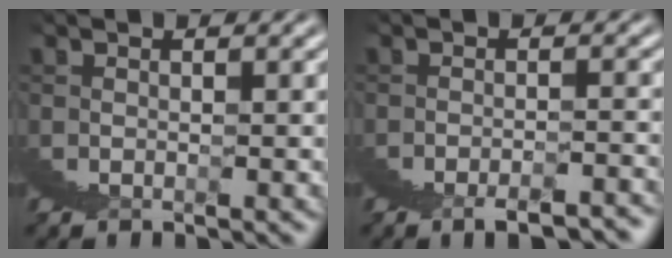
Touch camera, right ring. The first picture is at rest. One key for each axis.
{"total": 1.8, "fx": -1.1, "fy": -1.4, "fz": -0.1, "tx": 0.023, "ty": 0.010, "tz": -0.025}